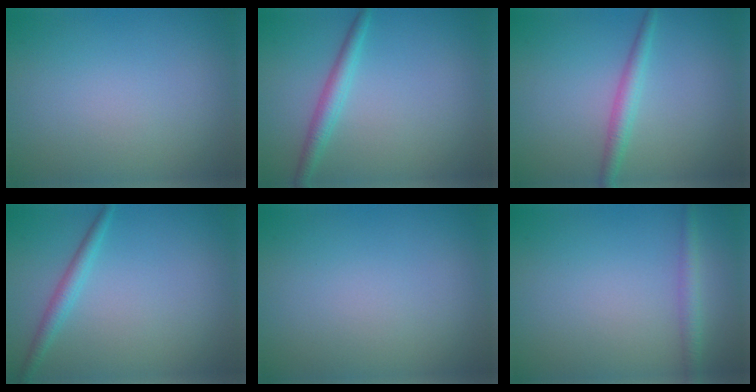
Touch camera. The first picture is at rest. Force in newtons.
{"total": 2.2, "press": 2.2, "slide": 0.0}
{"total": 1.9, "press": 1.9, "slide": 0.0}
{"total": 1.8, "press": 1.8, "slide": 0.0}
{"total": 0.0}
{"total": 1.6, "press": 1.6, "slide": 0.1}